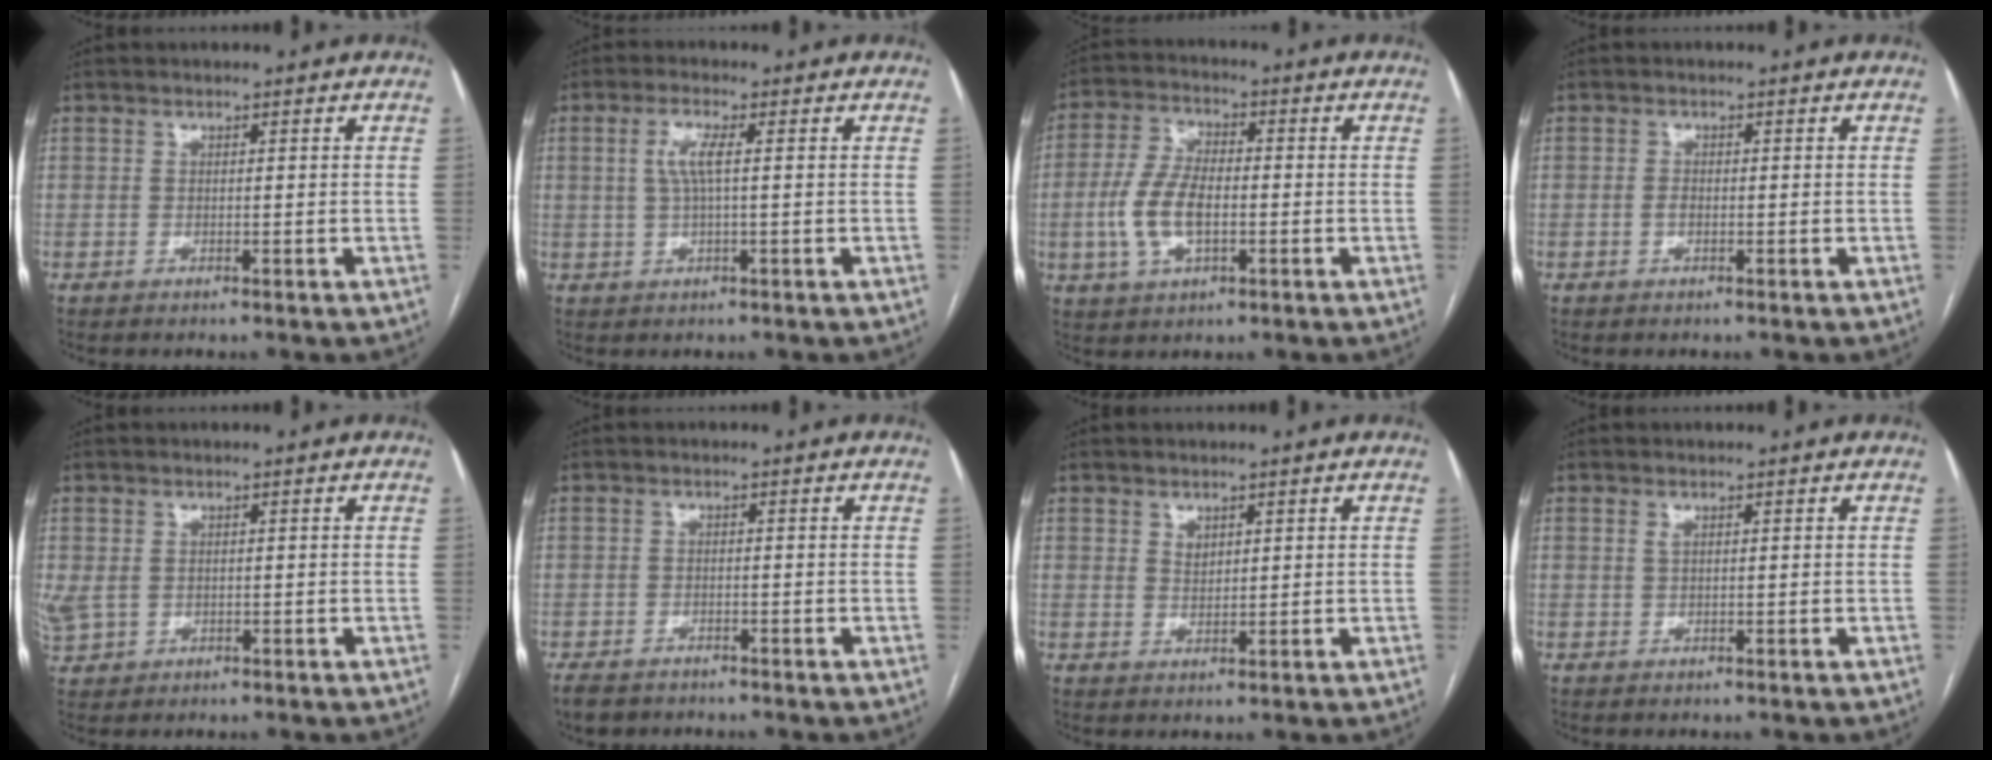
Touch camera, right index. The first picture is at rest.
{"total": 3.8, "force": [0.7, 0.4, 3.7], "torque": [-0.077, 0.006, 0.014]}
{"total": 9.0, "force": [-1.7, 4.2, 7.8], "torque": [-0.178, 0.007, -0.030]}
{"total": 1.1, "force": [-0.3, 0.5, 0.9], "torque": [-0.019, 0.001, -0.005]}
{"total": 2.9, "force": [0.2, 2.5, 1.6], "torque": [-0.050, 0.004, 0.016]}
{"total": 4.7, "force": [-3.7, 2.4, 1.6], "torque": [-0.030, -0.006, -0.057]}
{"total": 1.6, "force": [1.0, 0.9, 0.8], "torque": [-0.014, -0.002, 0.023]}
{"total": 0.6, "force": [0.3, 0.1, 0.5], "torque": [-0.016, 0.000, 0.008]}